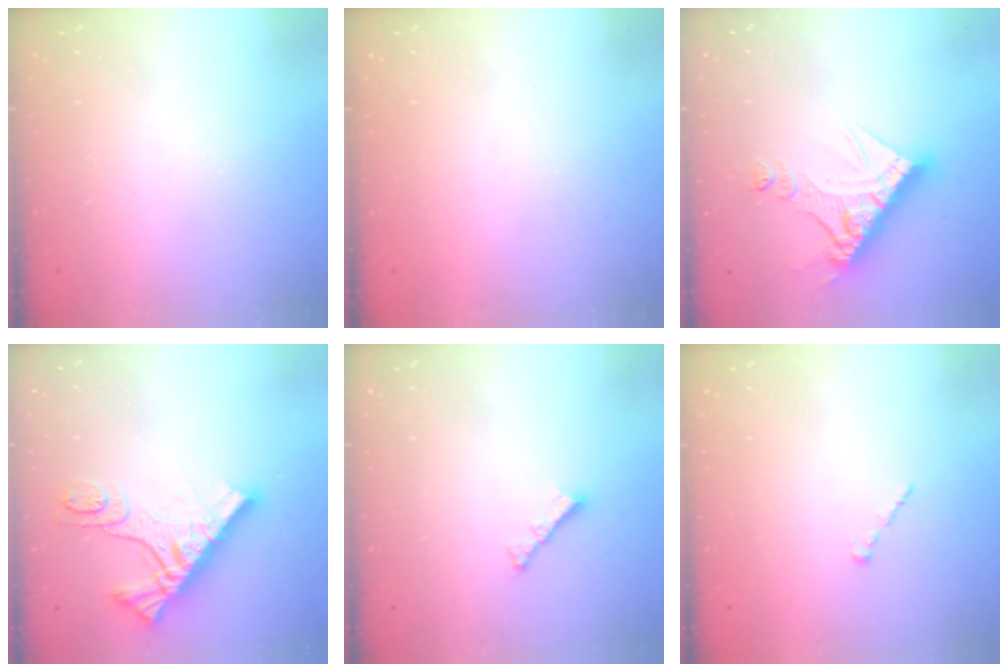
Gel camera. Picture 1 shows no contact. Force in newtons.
{"total": 0.8, "press": 0.7, "slide": 0.3}
{"total": 13.4, "press": 13.4, "slide": 1.3}
{"total": 11.4, "press": 11.3, "slide": 1.3}
{"total": 2.8, "press": 2.7, "slide": 0.6}
{"total": 1.0, "press": 0.8, "slide": 0.5}